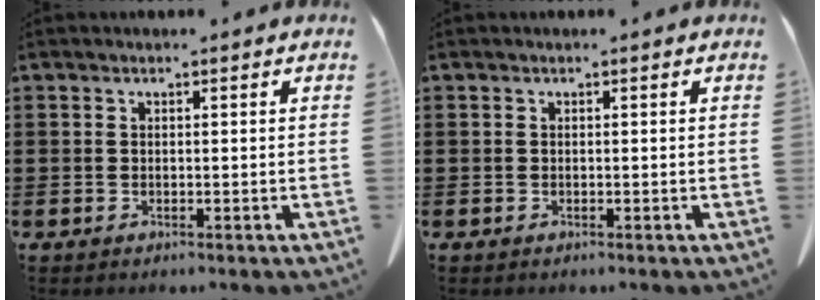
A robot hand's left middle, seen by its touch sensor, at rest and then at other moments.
{"total": 0.0}